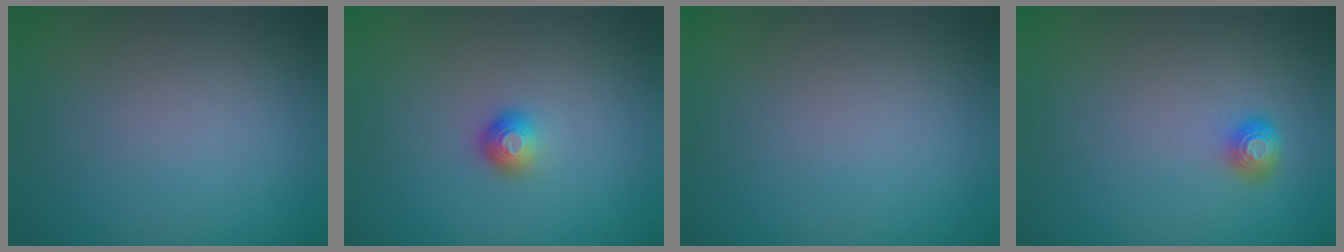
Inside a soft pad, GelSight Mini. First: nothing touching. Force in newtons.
{"total": 1.5, "press": 1.1, "slide": 1.0}
{"total": 0.0}
{"total": 1.6, "press": 1.3, "slide": 0.9}